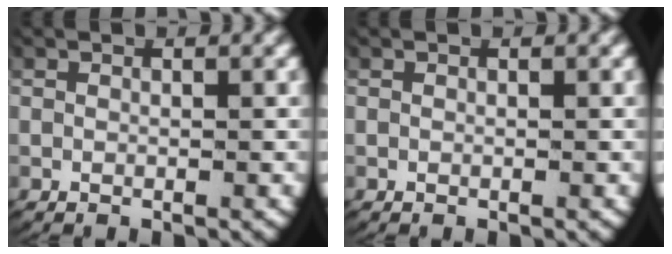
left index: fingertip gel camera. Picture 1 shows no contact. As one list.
[{"total": 0.0}]